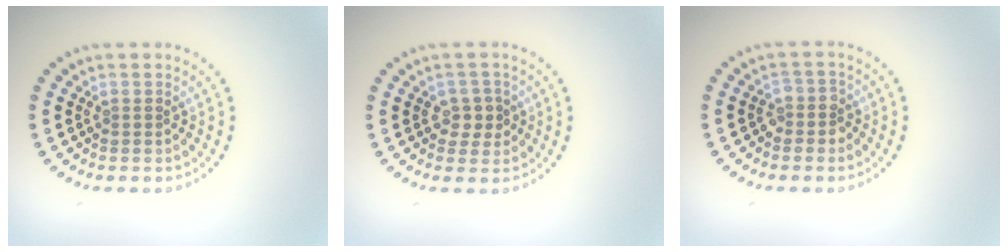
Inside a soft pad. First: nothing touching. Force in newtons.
{"total": 2.2, "press": 2.1, "slide": 0.8}
{"total": 1.7, "press": 1.4, "slide": 0.9}